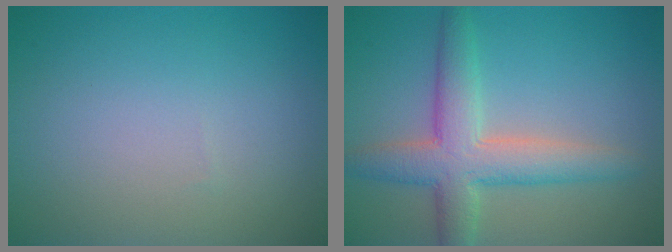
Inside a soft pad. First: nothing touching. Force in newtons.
{"total": 5.7, "press": 5.7, "slide": 0.3}